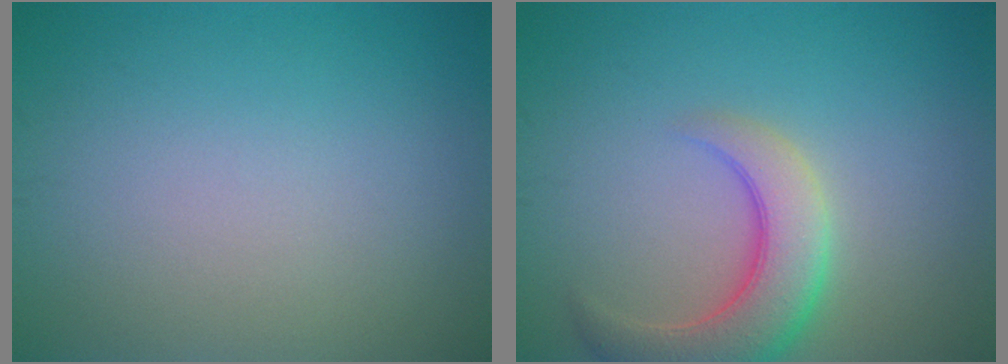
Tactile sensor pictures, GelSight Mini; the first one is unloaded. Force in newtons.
{"total": 5.7, "press": 5.6, "slide": 0.7}